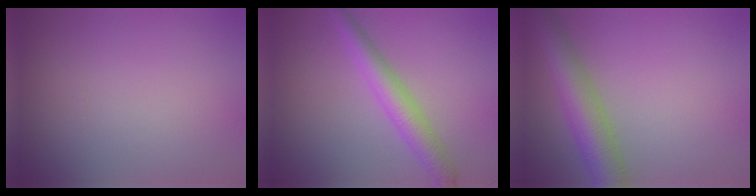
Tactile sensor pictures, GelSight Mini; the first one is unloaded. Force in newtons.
{"total": 3.7, "press": 3.7, "slide": 0.1}
{"total": 6.4, "press": 6.4, "slide": 0.2}